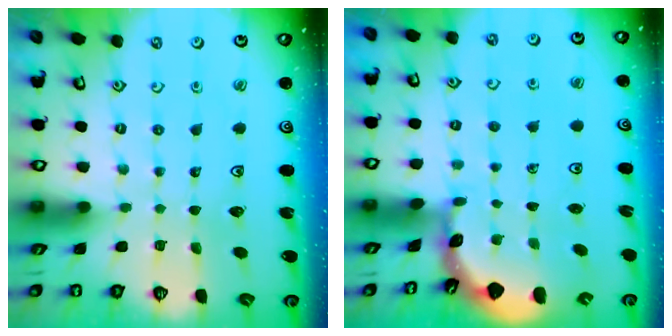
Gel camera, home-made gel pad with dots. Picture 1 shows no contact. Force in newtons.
{"total": 1.6, "press": 1.6, "slide": 0.1}